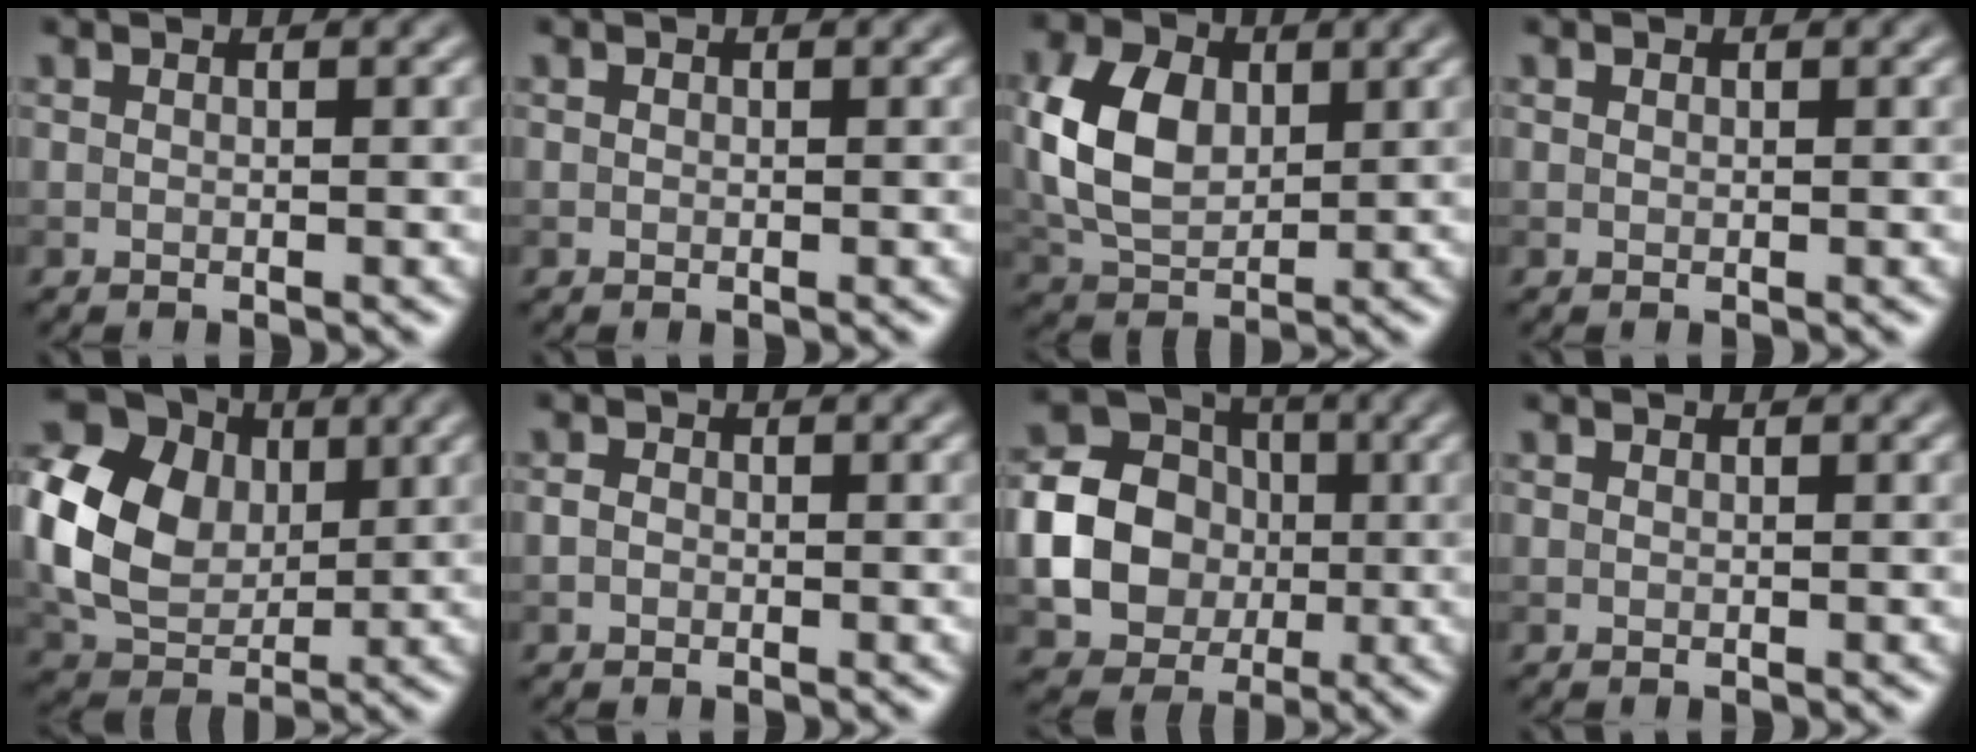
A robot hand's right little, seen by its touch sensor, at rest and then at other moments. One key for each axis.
{"total": 0.0}
{"total": 7.4, "fx": 1.2, "fy": 5.1, "fz": 5.2, "tx": -0.118, "ty": 0.010, "tz": 0.020}
{"total": 0.0}
{"total": 11.9, "fx": 1.3, "fy": 9.3, "fz": 7.4, "tx": -0.166, "ty": 0.007, "tz": 0.022}
{"total": 0.8, "fx": -0.4, "fy": 0.6, "fz": 0.3, "tx": -0.007, "ty": -0.001, "tz": -0.010}
{"total": 9.5, "fx": -0.9, "fy": 8.1, "fz": 4.9, "tx": -0.082, "ty": -0.006, "tz": -0.031}
{"total": 0.0}